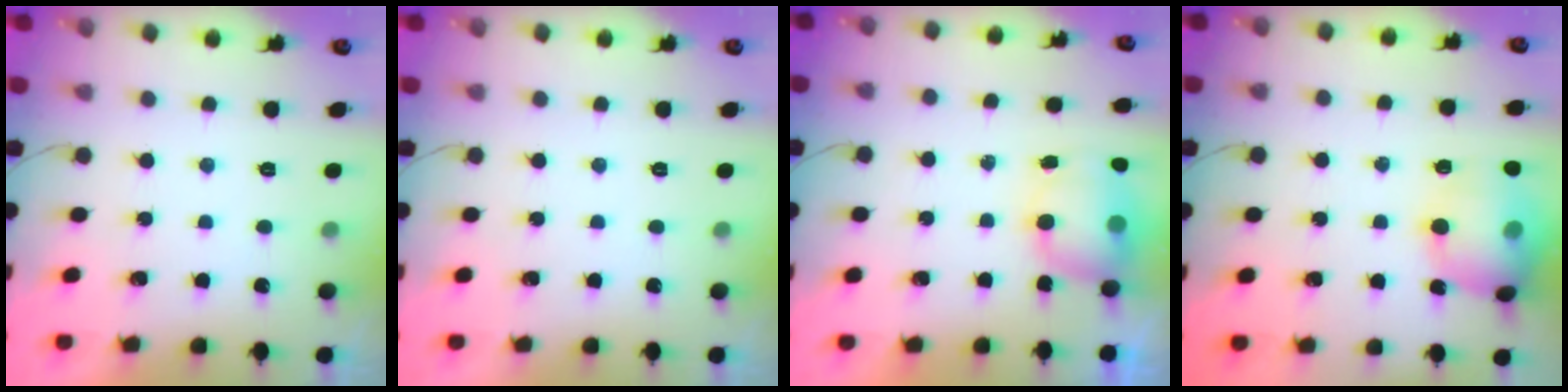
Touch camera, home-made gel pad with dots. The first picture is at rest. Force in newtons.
{"total": 0.0}
{"total": 7.1, "press": 6.9, "slide": 1.6}
{"total": 15.8, "press": 15.3, "slide": 3.7}